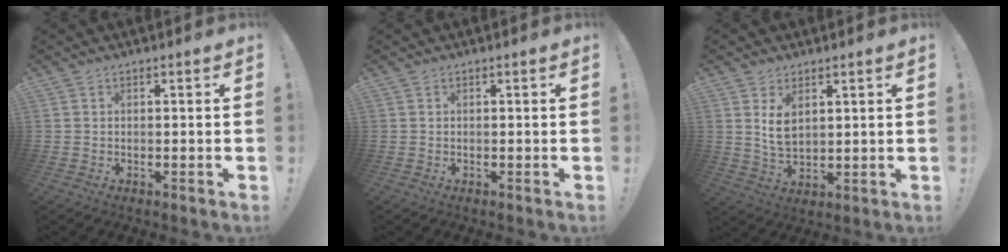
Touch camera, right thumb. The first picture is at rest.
{"total": 0.0}
{"total": 6.3, "force": [3.0, 3.7, 4.1], "torque": [-0.064, -0.015, 0.051]}